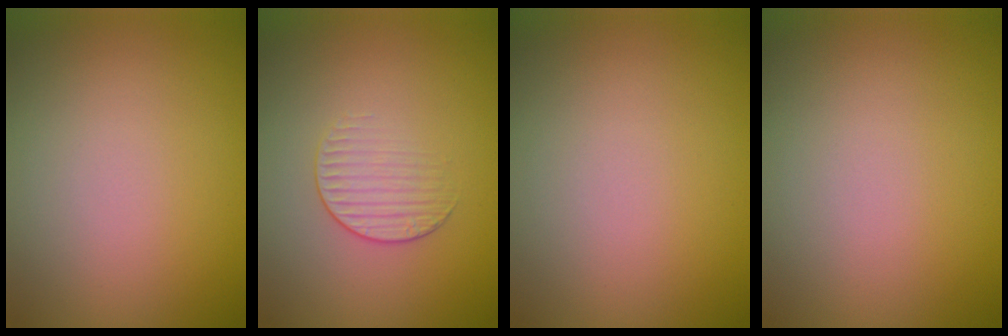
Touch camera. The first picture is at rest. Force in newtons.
{"total": 1.7, "press": 1.0, "slide": 1.4}
{"total": 0.0}
{"total": 0.0}